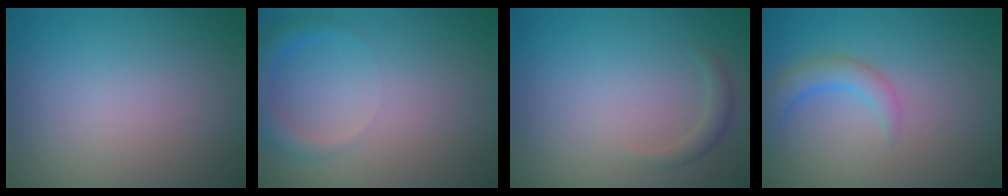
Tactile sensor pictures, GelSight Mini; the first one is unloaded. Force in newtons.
{"total": 2.2, "press": 2.2, "slide": 0.2}
{"total": 1.2, "press": 1.2, "slide": 0.1}
{"total": 2.3, "press": 2.3, "slide": 0.2}